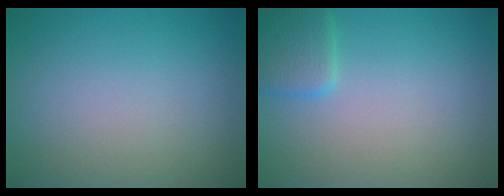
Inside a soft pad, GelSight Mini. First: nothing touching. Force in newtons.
{"total": 2.5, "press": 2.5, "slide": 0.1}